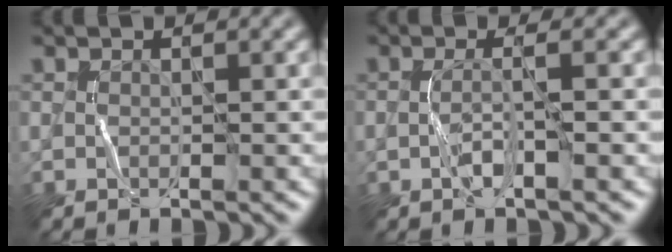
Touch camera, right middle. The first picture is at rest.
{"total": 1.8, "force": [-0.5, 0.2, 1.7], "torque": [-0.033, 0.005, -0.014]}